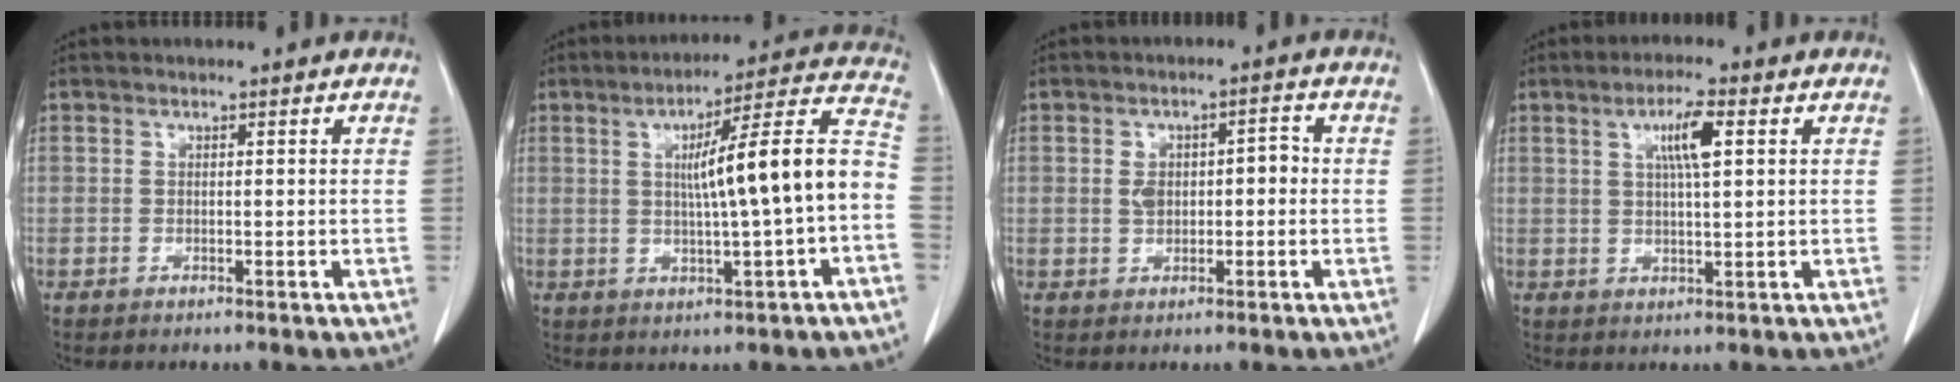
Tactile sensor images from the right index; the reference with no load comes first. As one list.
[{"total": 13.9, "force": [-0.6, 0.2, 13.9], "torque": [-0.196, 0.029, -0.010]}, {"total": 4.6, "force": [0.0, 2.7, 3.7], "torque": [-0.065, 0.024, 0.006]}, {"total": 5.4, "force": [1.9, 0.5, 5.0], "torque": [-0.091, 0.002, 0.033]}]